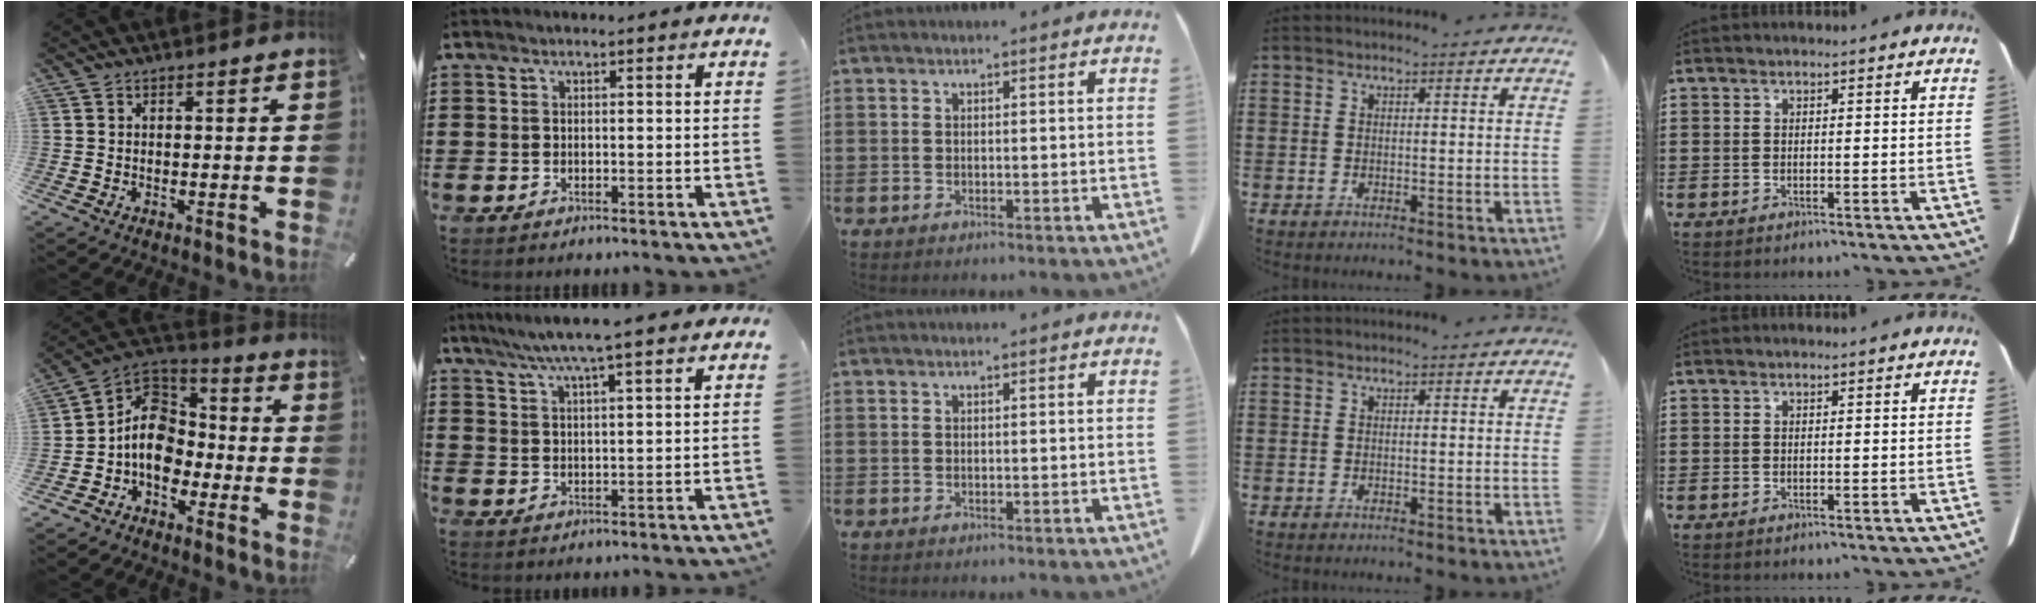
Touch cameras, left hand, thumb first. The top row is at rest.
{"thumb": {"total": 11.0, "force": [-4.0, 8.7, 5.4], "torque": [-0.130, 0.015, -0.075]}, "index": {"total": 6.2, "force": [5.1, 0.1, 3.5], "torque": [-0.083, -0.014, 0.088]}}